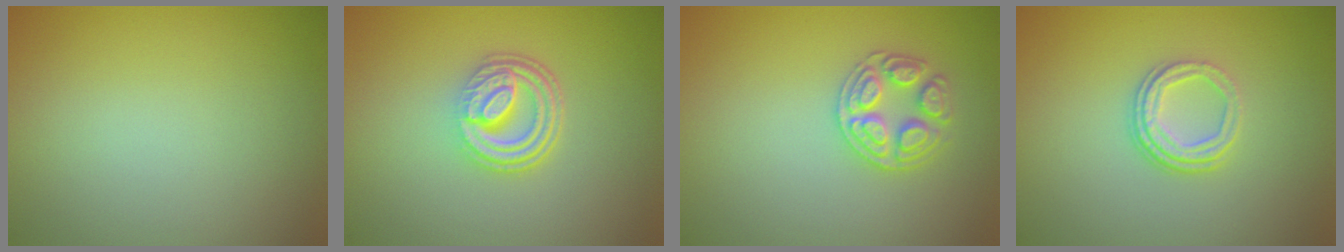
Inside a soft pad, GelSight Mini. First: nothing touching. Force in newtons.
{"total": 4.9, "press": 3.4, "slide": 3.5}
{"total": 2.6, "press": 2.6, "slide": 0.2}
{"total": 3.3, "press": 2.4, "slide": 2.3}